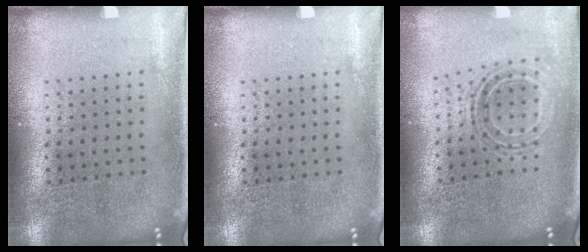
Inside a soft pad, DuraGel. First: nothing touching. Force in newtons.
{"total": 0.0}
{"total": 0.6, "press": 0.5, "slide": 0.3}